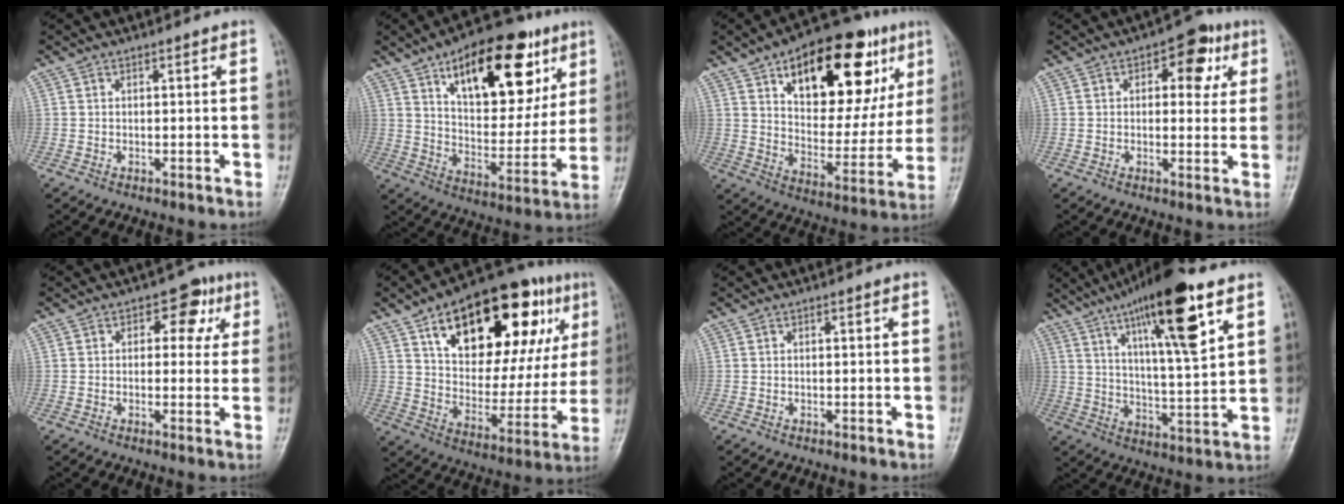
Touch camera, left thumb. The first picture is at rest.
{"total": 24.5, "force": [11.7, 11.8, 18.0], "torque": [-0.217, -0.028, 0.184]}
{"total": 26.8, "force": [12.5, 12.8, 19.9], "torque": [-0.241, -0.018, 0.190]}
{"total": 8.2, "force": [2.9, 4.8, 6.1], "torque": [-0.035, 0.000, 0.028]}
{"total": 6.2, "force": [2.0, 4.2, 4.0], "torque": [-0.004, 0.001, 0.013]}
{"total": 29.7, "force": [13.2, 14.1, 22.5], "torque": [-0.288, 0.000, 0.206]}
{"total": 0.0}
{"total": 19.1, "force": [10.1, 3.9, 15.7], "torque": [-0.242, -0.036, 0.168]}